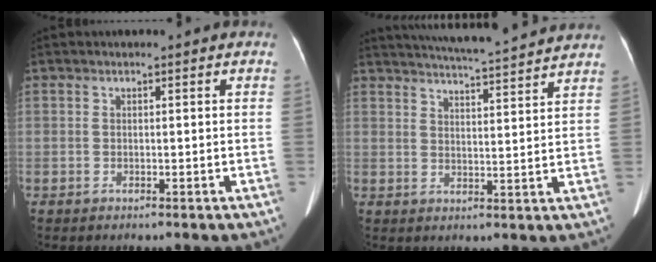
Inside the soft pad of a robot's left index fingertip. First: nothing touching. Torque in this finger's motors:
{"motor_torque": [-0.27, -0.82, 0.01, 0.01]}